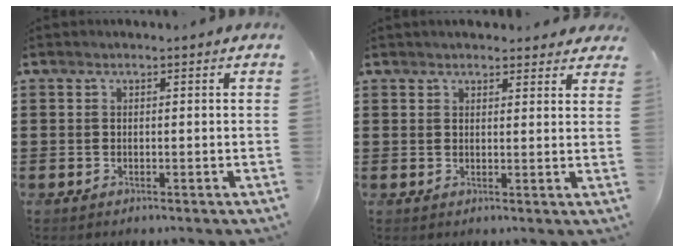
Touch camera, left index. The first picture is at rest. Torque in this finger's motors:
{"motor_torque": [2.14, 0.00, 1.05, 0.08]}